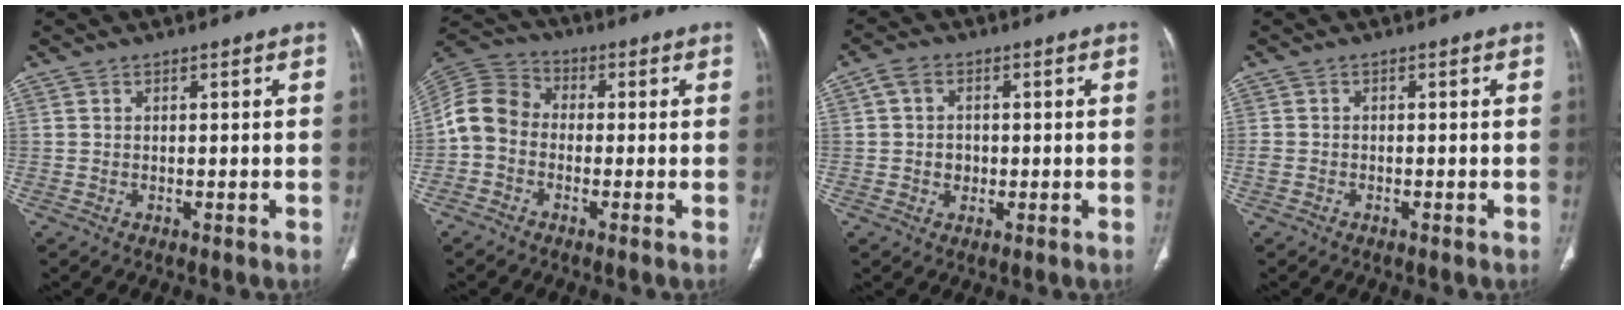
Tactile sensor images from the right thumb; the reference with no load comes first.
{"total": 8.4, "force": [-1.6, 6.7, 4.8], "torque": [-0.088, 0.030, -0.049]}
{"total": 4.4, "force": [0.0, 3.6, 2.4], "torque": [-0.032, 0.005, -0.004]}
{"total": 1.3, "force": [-0.7, 0.9, 0.6], "torque": [-0.015, 0.003, -0.014]}